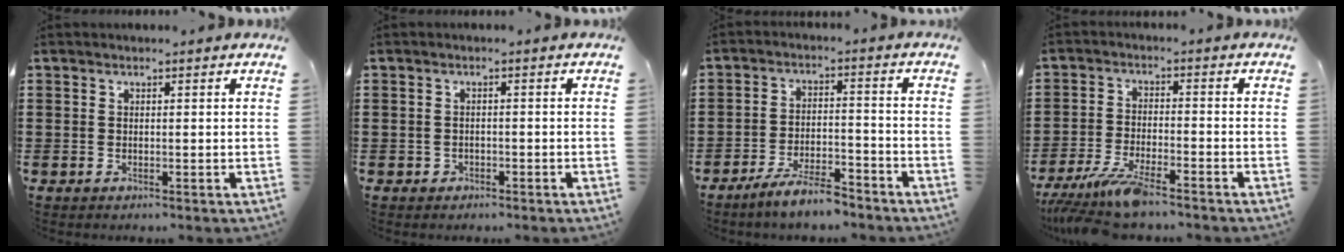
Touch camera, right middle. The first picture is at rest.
{"total": 1.1, "force": [-0.8, 0.8, 0.1], "torque": [-0.005, 0.002, -0.019]}
{"total": 6.4, "force": [-5.6, 0.9, 3.0], "torque": [-0.066, -0.004, -0.109]}
{"total": 7.0, "force": [-5.7, 0.7, 4.0], "torque": [-0.101, -0.017, -0.112]}